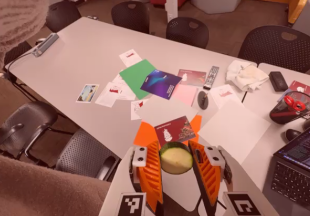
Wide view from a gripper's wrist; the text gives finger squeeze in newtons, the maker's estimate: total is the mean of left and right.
{"total": 8.5, "left": 8.4, "right": 8.6}